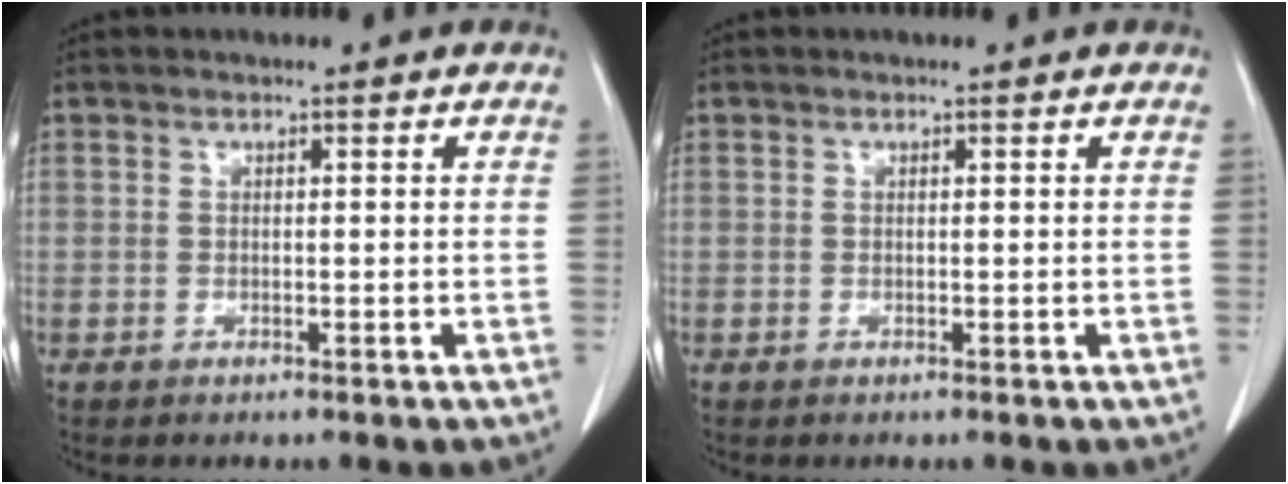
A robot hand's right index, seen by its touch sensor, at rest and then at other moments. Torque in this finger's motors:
{"motor_torque": [-0.10, 0.07, 0.02, 0.01]}